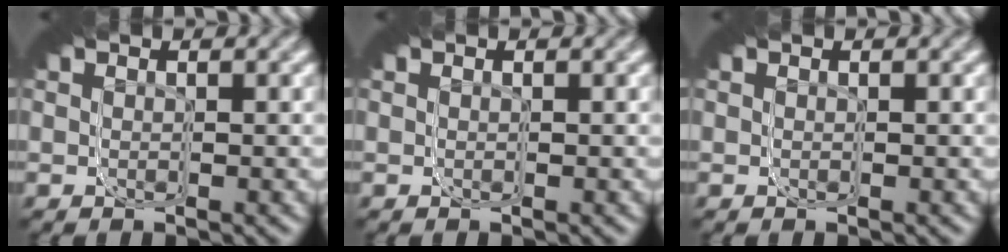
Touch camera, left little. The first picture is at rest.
{"total": 0.0}
{"total": 0.0}